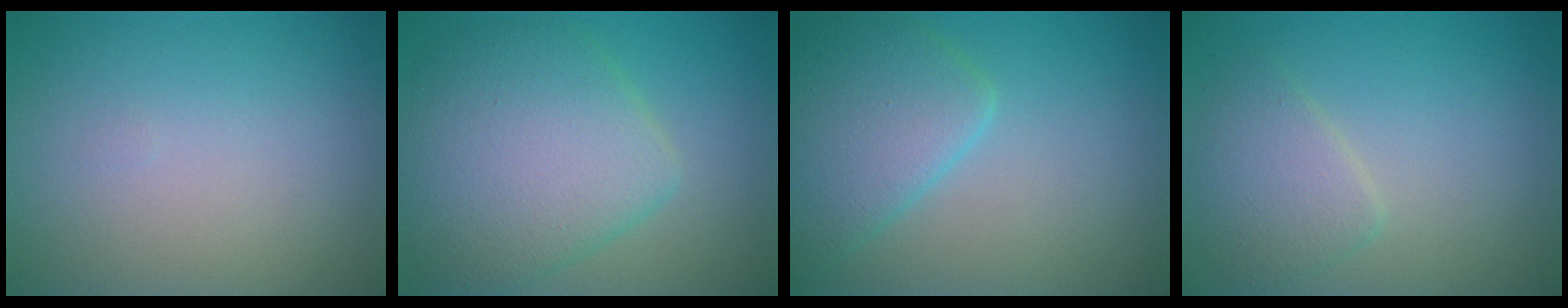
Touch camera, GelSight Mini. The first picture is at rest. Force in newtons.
{"total": 7.7, "press": 7.7, "slide": 0.3}
{"total": 5.1, "press": 5.0, "slide": 0.3}
{"total": 2.9, "press": 2.9, "slide": 0.1}